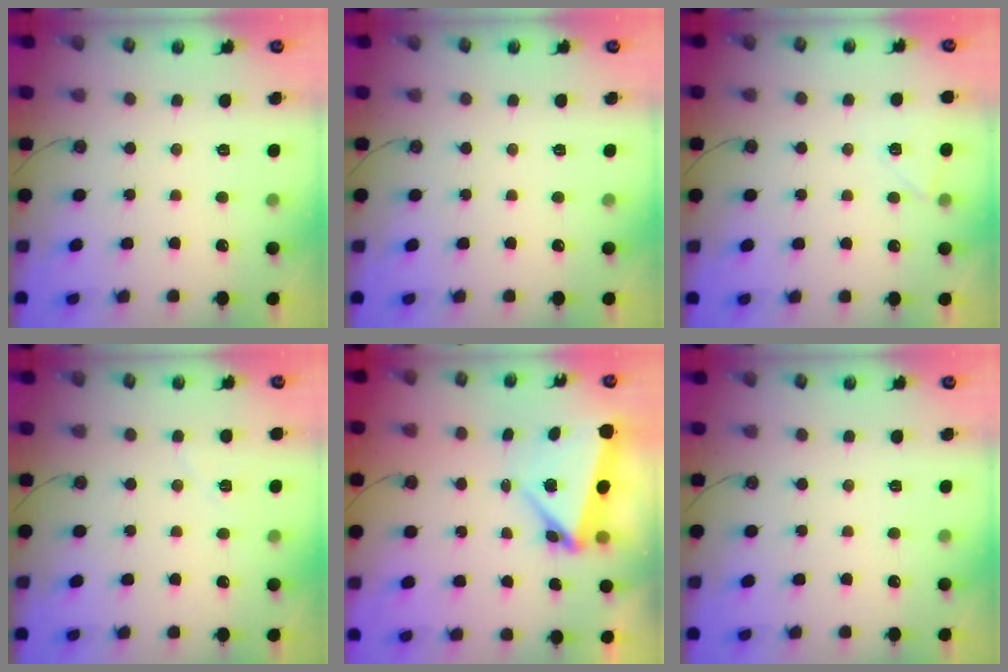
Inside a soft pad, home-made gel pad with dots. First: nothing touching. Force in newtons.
{"total": 0.0}
{"total": 5.7, "press": 5.2, "slide": 2.3}
{"total": 6.3, "press": 5.7, "slide": 2.8}
{"total": 5.4, "press": 4.9, "slide": 2.1}
{"total": 0.0}